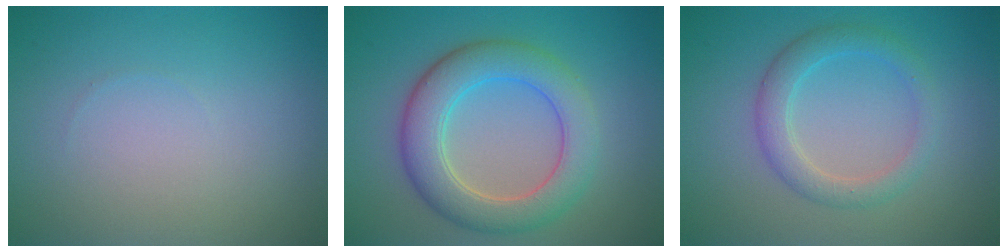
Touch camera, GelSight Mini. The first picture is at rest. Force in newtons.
{"total": 6.2, "press": 6.2, "slide": 0.2}
{"total": 3.0, "press": 3.0, "slide": 0.2}